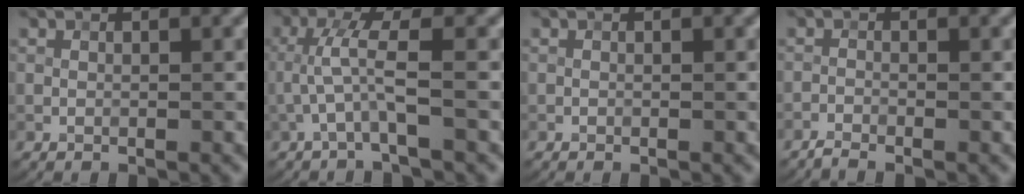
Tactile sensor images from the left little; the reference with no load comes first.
{"total": 3.0, "force": [-0.7, 0.0, 2.9], "torque": [-0.068, 0.012, -0.016]}
{"total": 0.0}
{"total": 1.2, "force": [-1.1, 0.1, 0.6], "torque": [-0.014, -0.003, -0.027]}